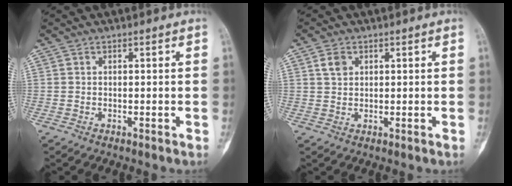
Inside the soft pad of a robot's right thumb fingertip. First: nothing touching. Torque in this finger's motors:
{"motor_torque": [-0.43, 0.46, 0.02, 0.00, -0.02]}